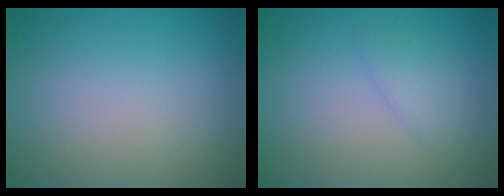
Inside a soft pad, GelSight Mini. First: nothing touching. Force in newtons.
{"total": 1.4, "press": 1.4, "slide": 0.2}